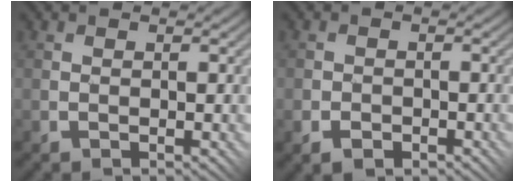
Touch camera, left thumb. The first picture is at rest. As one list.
[{"total": 1.6, "force": [-1.2, 1.0, 0.5], "torque": [-0.008, 0.000, -0.026]}]